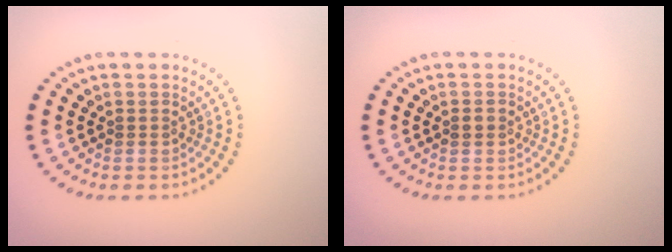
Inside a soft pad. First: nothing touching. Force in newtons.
{"total": 1.0, "press": 1.0, "slide": 0.1}